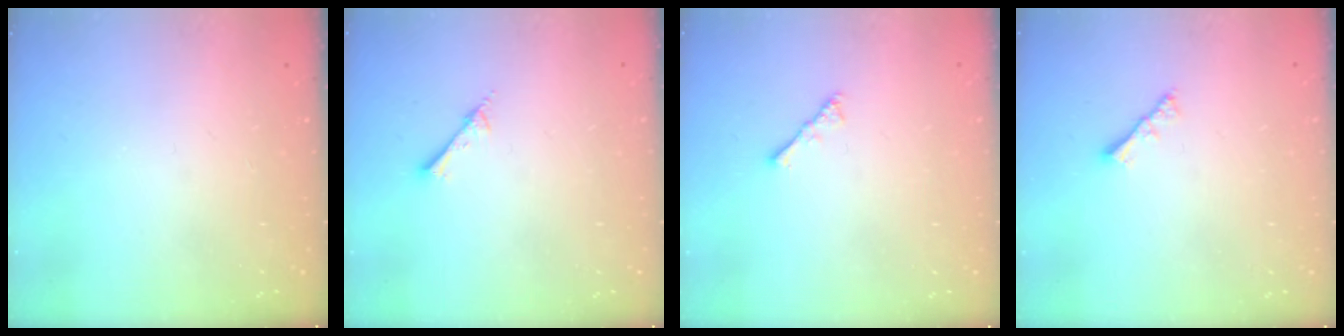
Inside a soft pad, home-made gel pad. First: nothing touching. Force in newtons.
{"total": 2.6, "press": 2.6, "slide": 0.3}
{"total": 2.1, "press": 2.1, "slide": 0.5}
{"total": 2.5, "press": 2.4, "slide": 0.5}